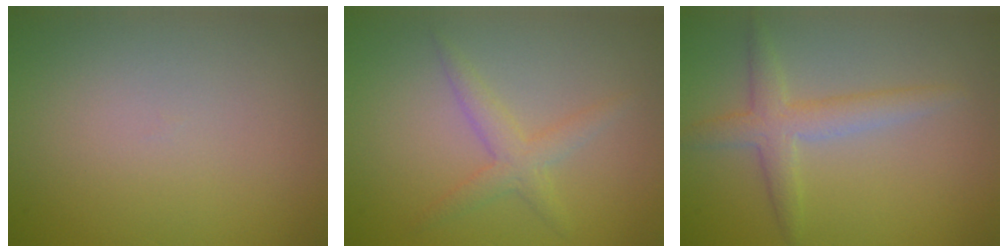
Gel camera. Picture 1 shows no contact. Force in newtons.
{"total": 2.2, "press": 2.2, "slide": 0.1}
{"total": 3.1, "press": 3.1, "slide": 0.1}